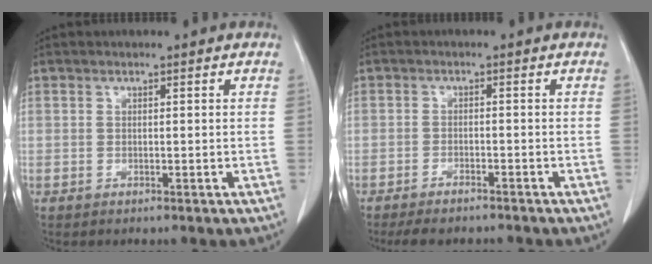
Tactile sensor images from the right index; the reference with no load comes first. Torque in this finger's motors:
{"motor_torque": [0.03, -0.04, 0.21, 0.04]}